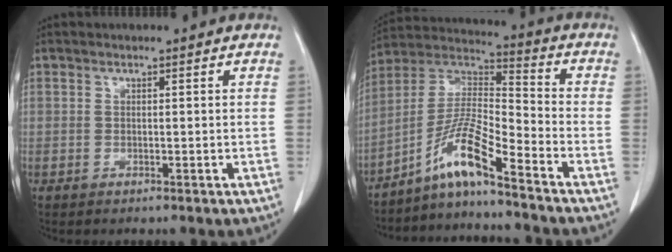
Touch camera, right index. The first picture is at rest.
{"total": 9.8, "force": [-7.1, -0.2, 6.8], "torque": [-0.140, 0.010, -0.134]}